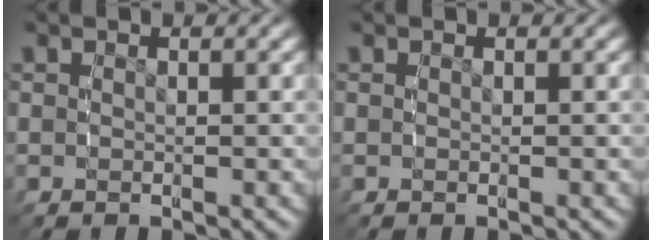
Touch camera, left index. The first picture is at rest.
{"total": 0.0}